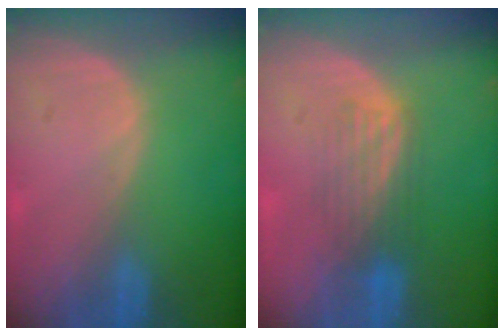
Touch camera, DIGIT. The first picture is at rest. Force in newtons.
{"total": 4.1, "press": 4.1, "slide": 0.1}